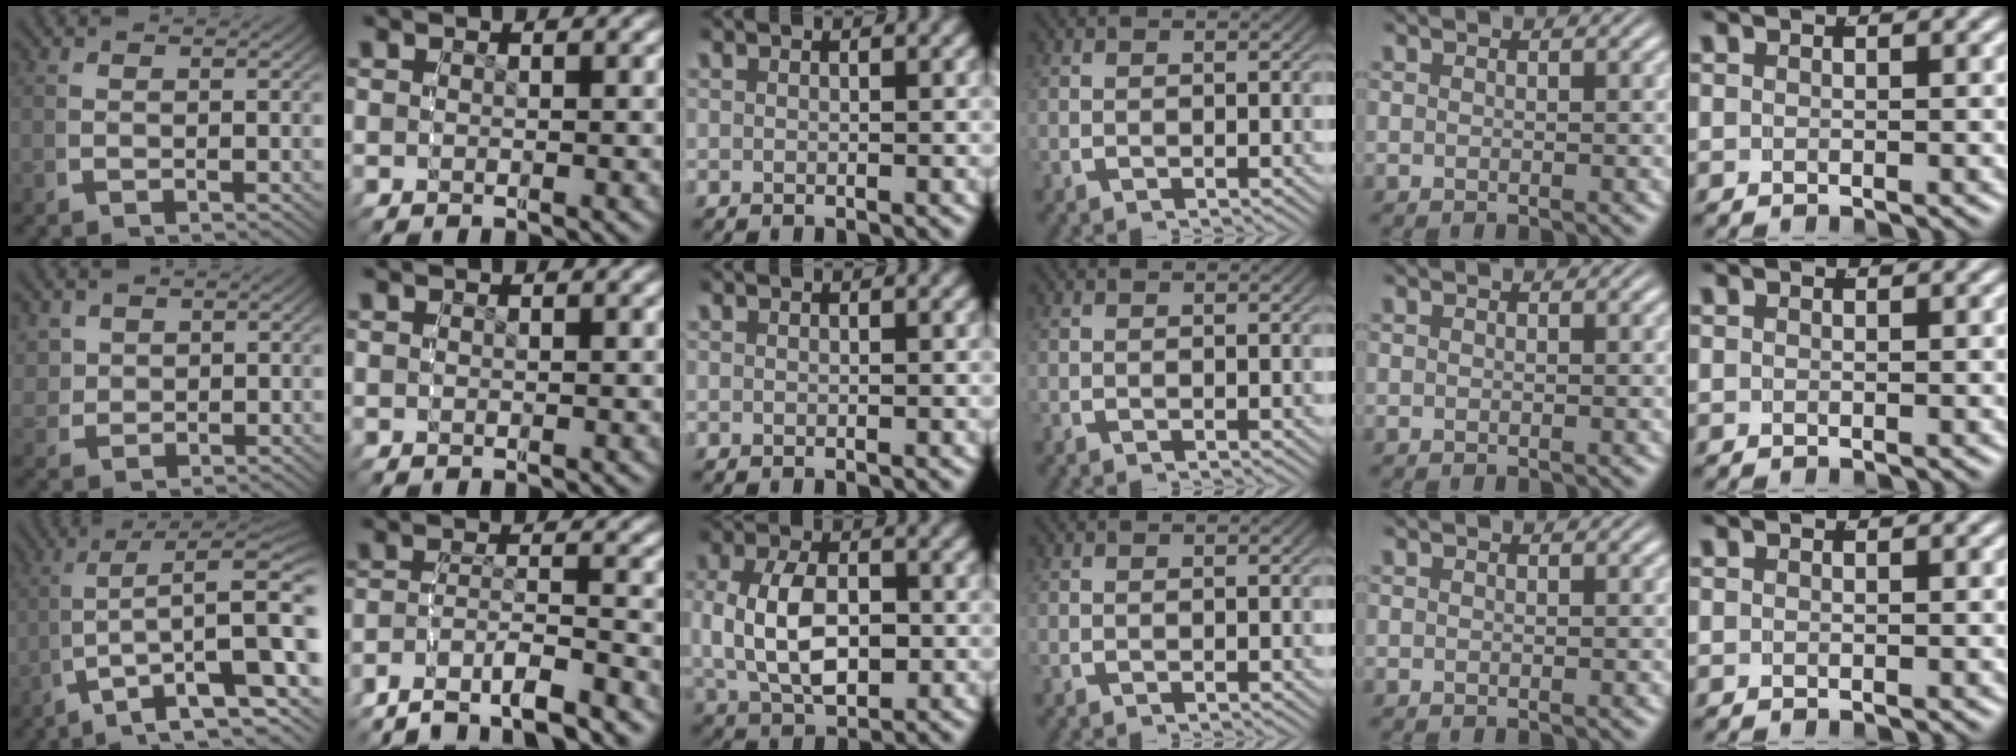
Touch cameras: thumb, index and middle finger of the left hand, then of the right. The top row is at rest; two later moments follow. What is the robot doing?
{"motion": "grasp_and_lifting", "object": "backpack"}